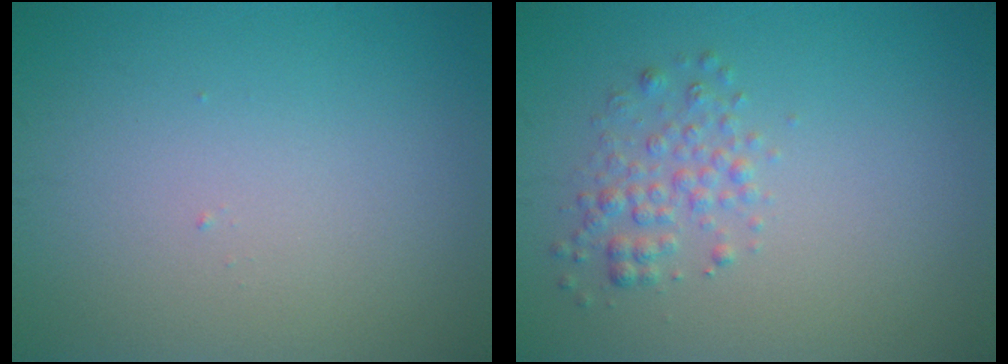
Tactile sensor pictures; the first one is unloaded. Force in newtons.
{"total": 2.0, "press": 2.0, "slide": 0.1}